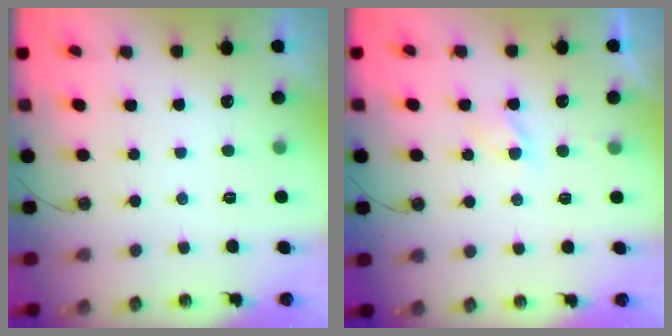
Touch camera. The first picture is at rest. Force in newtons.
{"total": 3.1, "press": 3.0, "slide": 0.5}